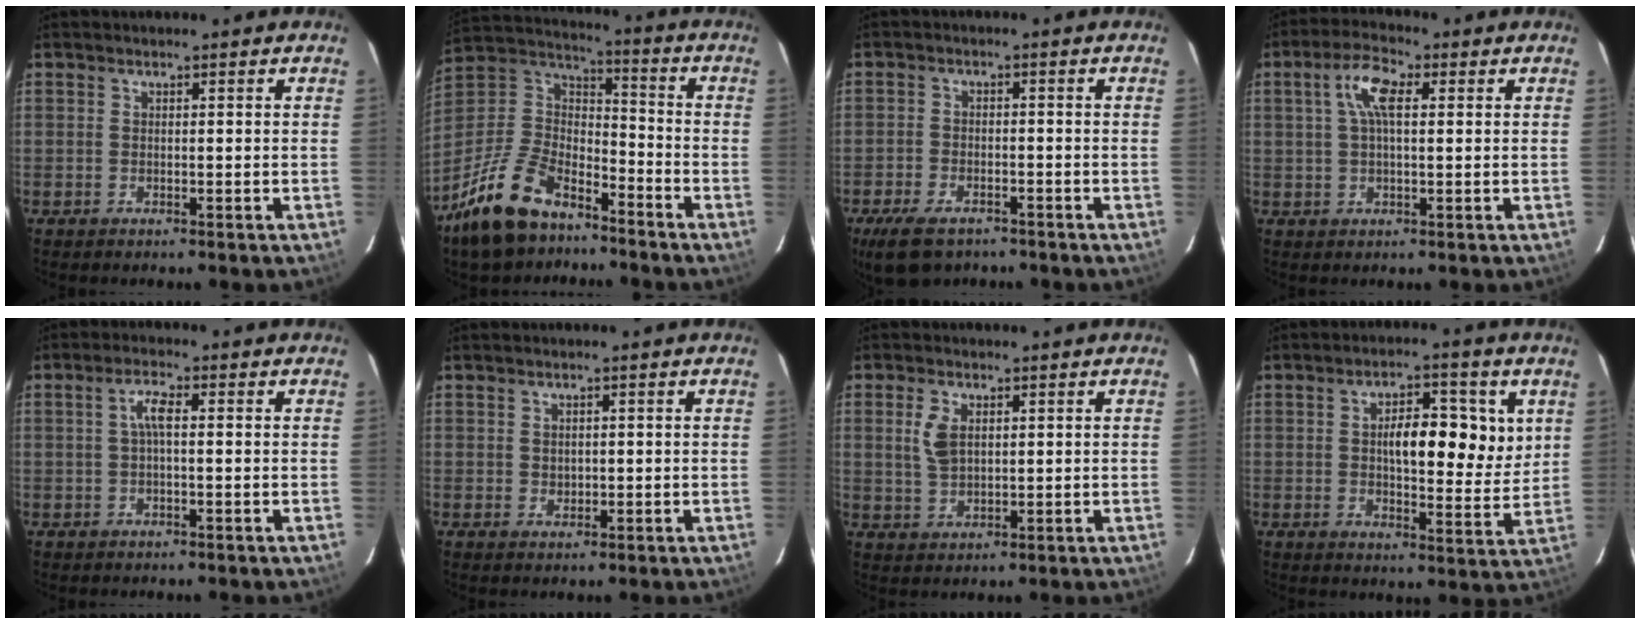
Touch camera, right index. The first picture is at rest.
{"total": 19.7, "force": [-13.4, 9.7, 10.6], "torque": [-0.234, 0.006, -0.234]}
{"total": 8.1, "force": [-5.5, 4.6, 3.8], "torque": [-0.092, -0.005, -0.082]}
{"total": 6.3, "force": [1.8, 2.4, 5.5], "torque": [-0.104, 0.016, 0.032]}
{"total": 2.9, "force": [0.2, 0.6, 2.8], "torque": [-0.057, 0.008, 0.005]}
{"total": 1.2, "force": [0.4, 1.1, 0.4], "torque": [-0.002, 0.003, 0.008]}
{"total": 4.9, "force": [1.5, 2.9, 3.7], "torque": [-0.075, 0.004, 0.033]}
{"total": 11.3, "force": [3.4, 4.5, 9.8], "torque": [-0.145, 0.008, 0.048]}